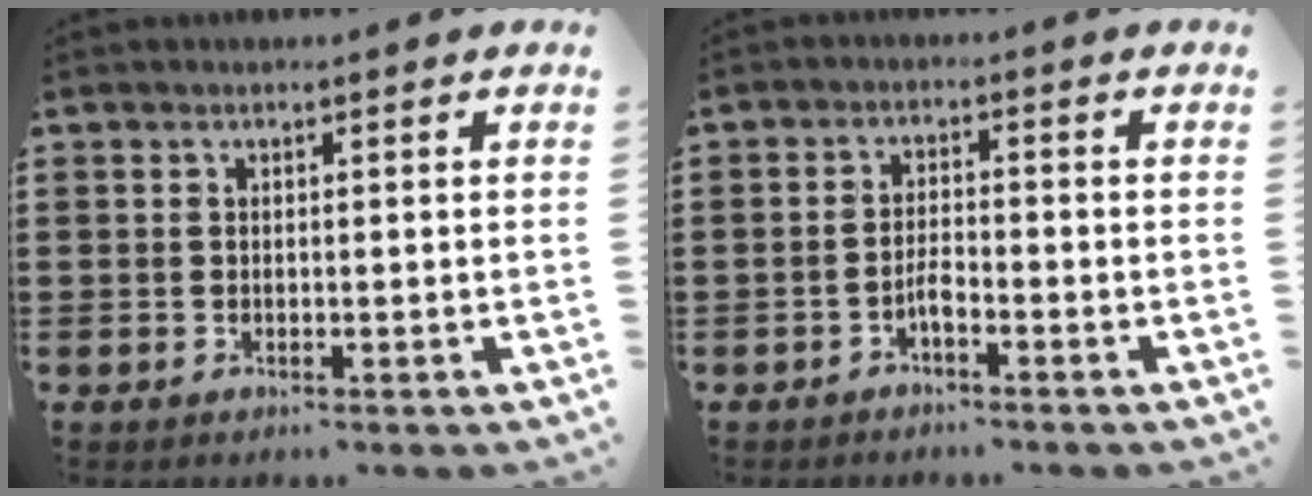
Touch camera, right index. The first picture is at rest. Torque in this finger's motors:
{"motor_torque": [0.92, 1.21, 0.19, 0.00]}